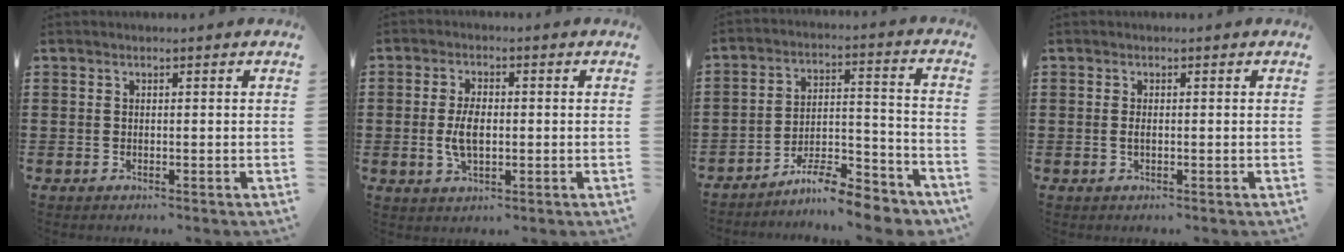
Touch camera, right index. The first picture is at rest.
{"total": 5.0, "force": [-0.4, 2.5, 4.3], "torque": [-0.094, 0.002, -0.010]}
{"total": 9.2, "force": [-8.5, 1.2, 3.4], "torque": [-0.045, 0.025, -0.161]}
{"total": 0.9, "force": [-0.1, 0.3, 0.8], "torque": [-0.017, 0.000, -0.002]}